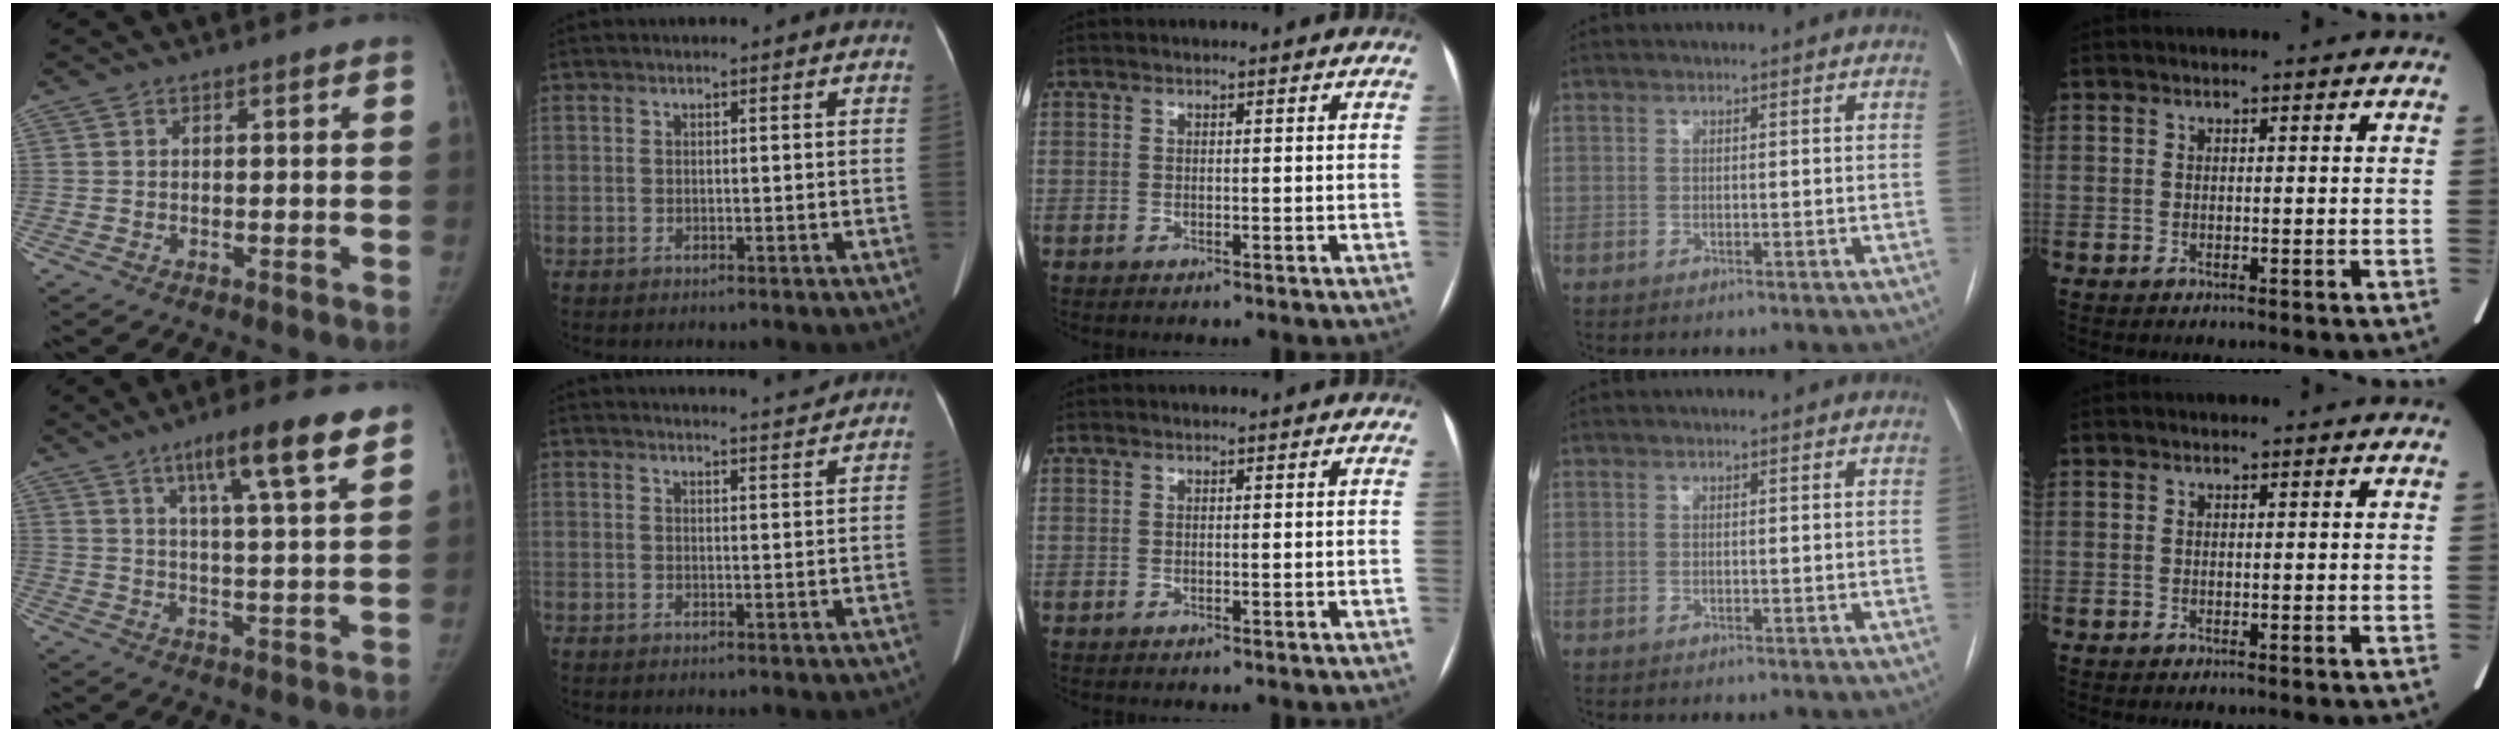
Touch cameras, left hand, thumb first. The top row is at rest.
{"thumb": {"total": 11.9, "force": [7.2, 1.3, 9.3], "torque": [-0.141, -0.029, 0.111]}, "index": {"total": 6.1, "force": [6.0, -0.6, 0.8], "torque": [-0.011, 0.002, 0.072]}}